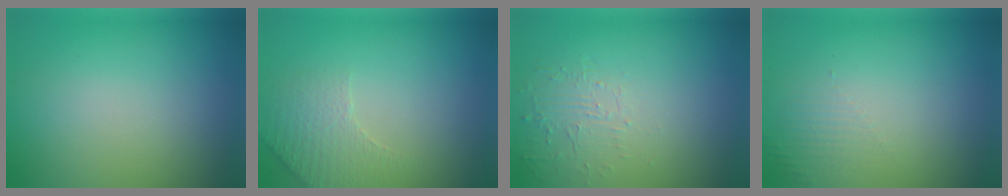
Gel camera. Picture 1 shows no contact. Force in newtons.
{"total": 2.8, "press": 2.7, "slide": 0.8}
{"total": 1.6, "press": 0.3, "slide": 1.6}
{"total": 1.3, "press": 0.1, "slide": 1.3}